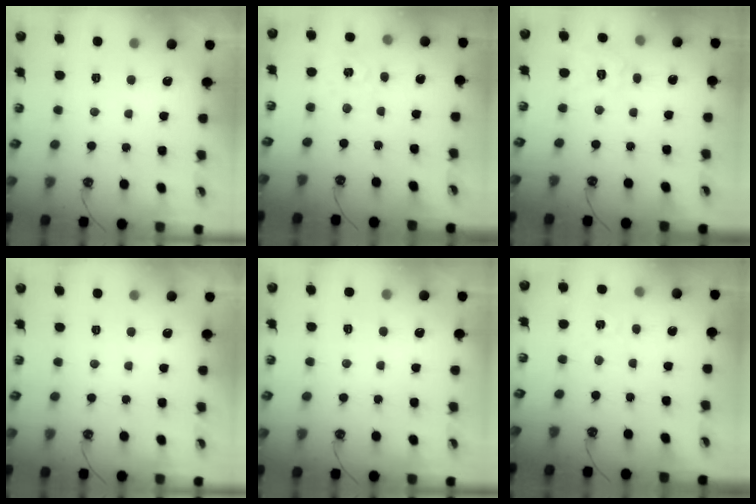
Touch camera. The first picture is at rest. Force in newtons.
{"total": 2.7, "press": 2.7, "slide": 0.3}
{"total": 9.5, "press": 9.5, "slide": 0.9}
{"total": 0.0}
{"total": 4.0, "press": 4.0, "slide": 0.4}
{"total": 1.8, "press": 1.8, "slide": 0.3}